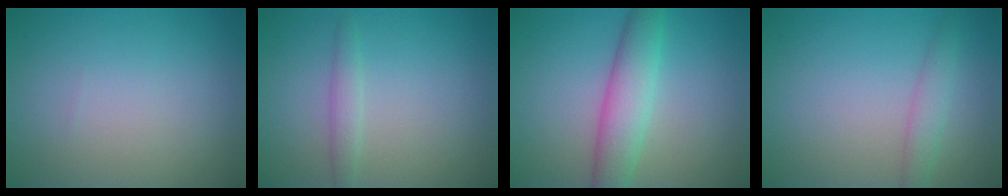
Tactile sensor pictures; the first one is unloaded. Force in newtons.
{"total": 1.4, "press": 1.4, "slide": 0.1}
{"total": 4.5, "press": 4.4, "slide": 0.3}
{"total": 1.9, "press": 1.9, "slide": 0.1}